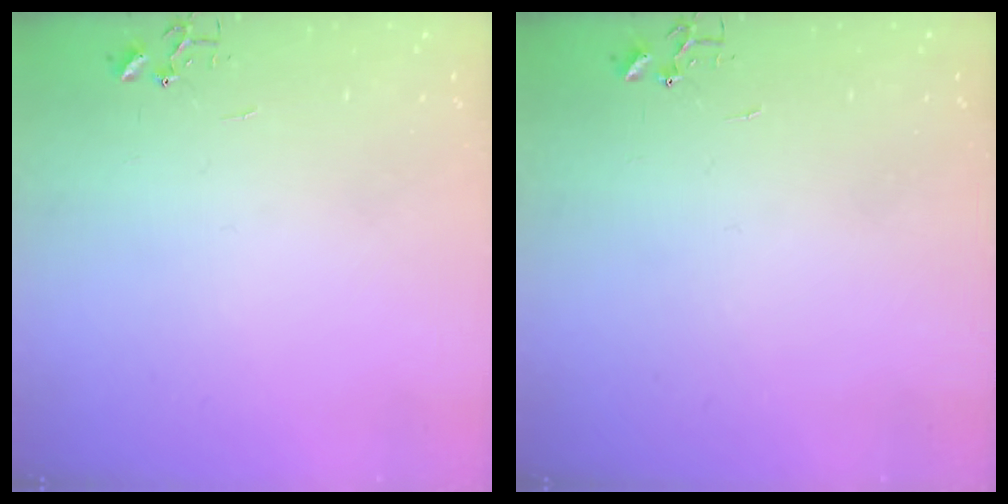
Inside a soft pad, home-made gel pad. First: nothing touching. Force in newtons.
{"total": 0.0}